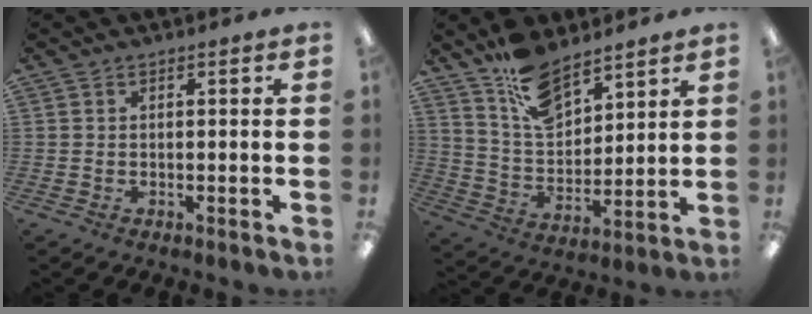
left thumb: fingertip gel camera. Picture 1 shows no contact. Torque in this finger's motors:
{"motor_torque": [0.02, -0.04, -0.06, -0.55, 0.09]}